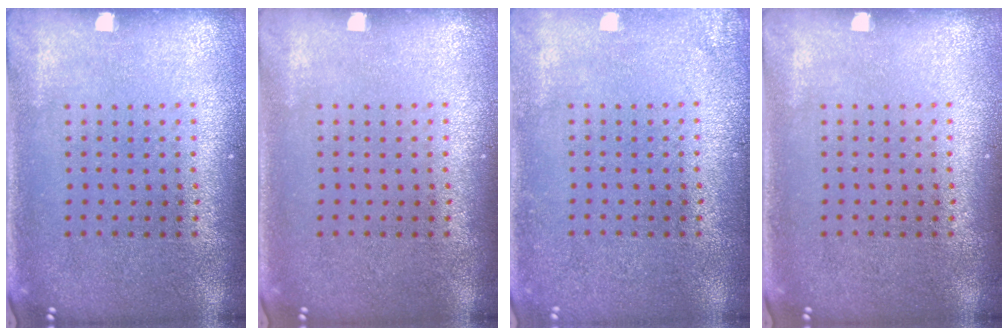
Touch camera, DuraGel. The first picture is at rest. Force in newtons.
{"total": 0.0}
{"total": 1.3, "press": 1.3, "slide": 0.1}
{"total": 0.0}